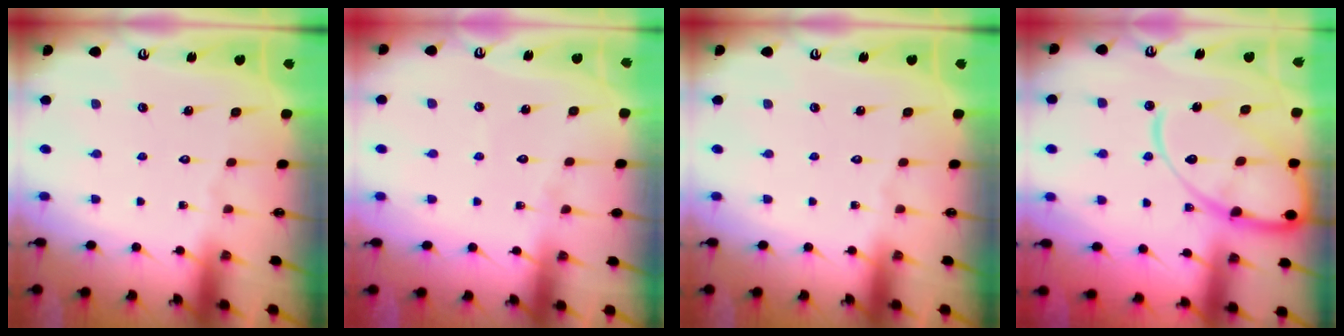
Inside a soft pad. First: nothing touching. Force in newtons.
{"total": 3.1, "press": 3.0, "slide": 0.3}
{"total": 0.0}
{"total": 17.7, "press": 17.6, "slide": 1.8}